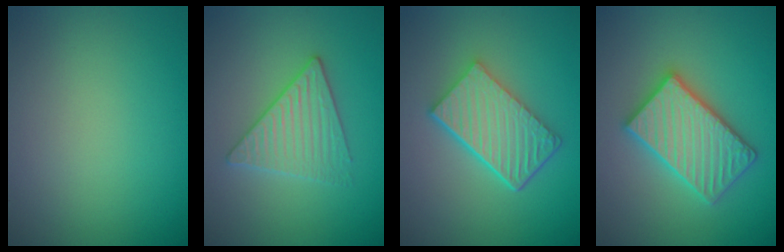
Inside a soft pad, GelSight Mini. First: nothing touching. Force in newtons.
{"total": 3.2, "press": 3.2, "slide": 0.6}
{"total": 6.1, "press": 4.3, "slide": 4.2}
{"total": 5.5, "press": 5.5, "slide": 0.9}